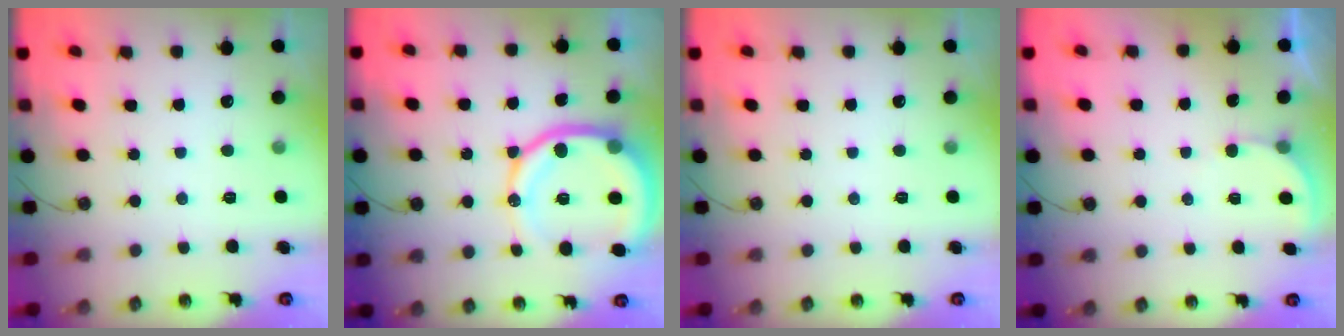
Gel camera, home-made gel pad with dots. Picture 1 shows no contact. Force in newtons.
{"total": 17.5, "press": 17.3, "slide": 2.0}
{"total": 0.0}
{"total": 2.7, "press": 2.7, "slide": 0.3}